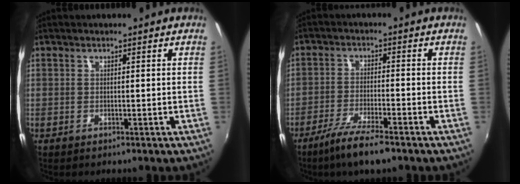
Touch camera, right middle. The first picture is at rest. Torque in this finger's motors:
{"motor_torque": [1.02, -0.89, 0.17, 0.06]}